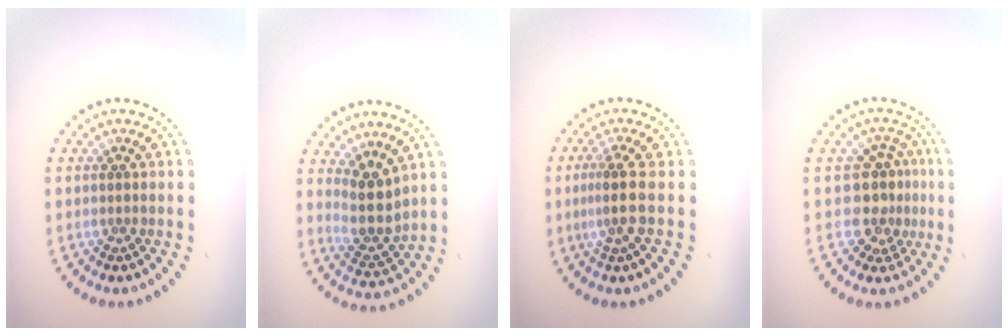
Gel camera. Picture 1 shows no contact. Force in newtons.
{"total": 3.4, "press": 2.8, "slide": 2.0}
{"total": 2.4, "press": 2.0, "slide": 1.5}
{"total": 3.2, "press": 2.5, "slide": 1.9}